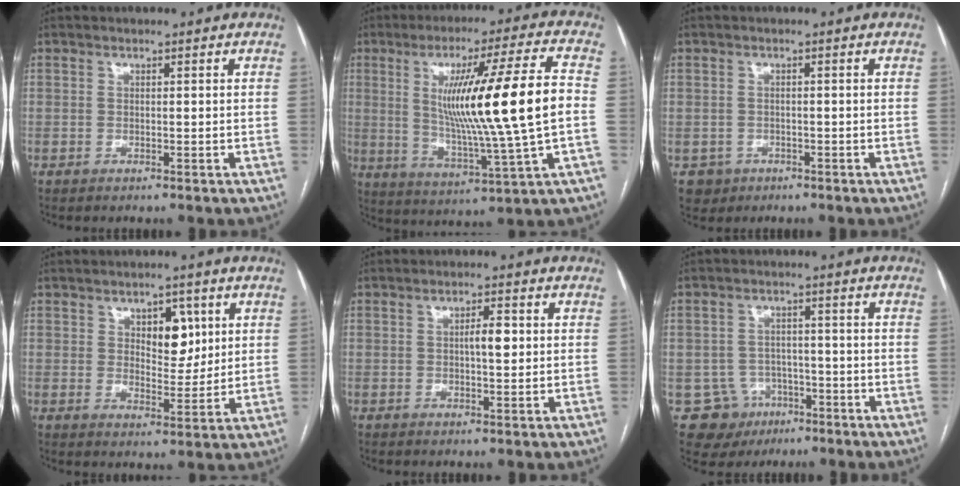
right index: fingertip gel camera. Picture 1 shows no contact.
{"total": 18.4, "force": [1.3, -1.0, 18.4], "torque": [-0.307, -0.005, 0.018]}
{"total": 3.2, "force": [-1.3, 2.9, 0.0], "torque": [0.006, 0.009, -0.015]}
{"total": 6.2, "force": [2.5, 3.2, 4.6], "torque": [-0.064, 0.004, 0.042]}
{"total": 2.9, "force": [0.3, 0.6, 2.8], "torque": [-0.045, 0.003, 0.004]}
{"total": 7.9, "force": [-3.5, 7.0, 0.5], "torque": [-0.007, 0.012, -0.041]}